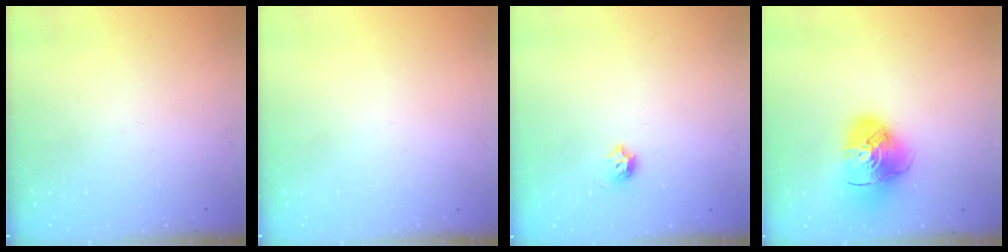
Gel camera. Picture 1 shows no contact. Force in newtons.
{"total": 0.0}
{"total": 5.5, "press": 5.4, "slide": 0.9}
{"total": 12.7, "press": 12.6, "slide": 1.7}